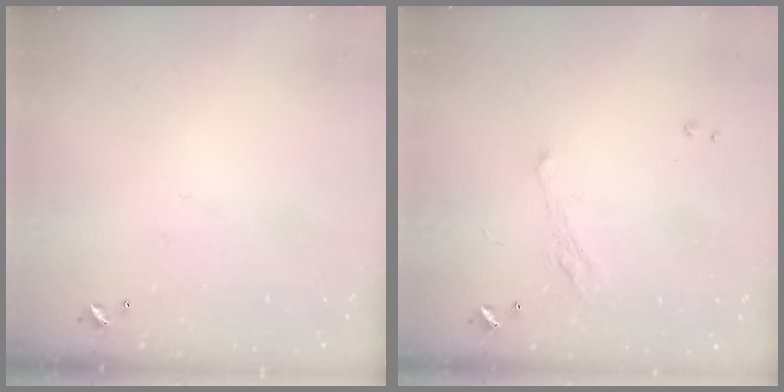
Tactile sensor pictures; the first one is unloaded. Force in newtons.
{"total": 2.3, "press": 2.1, "slide": 0.8}